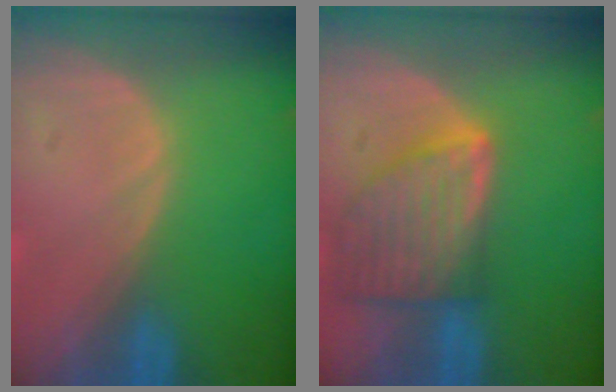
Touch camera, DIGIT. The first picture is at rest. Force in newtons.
{"total": 8.2, "press": 7.3, "slide": 3.7}